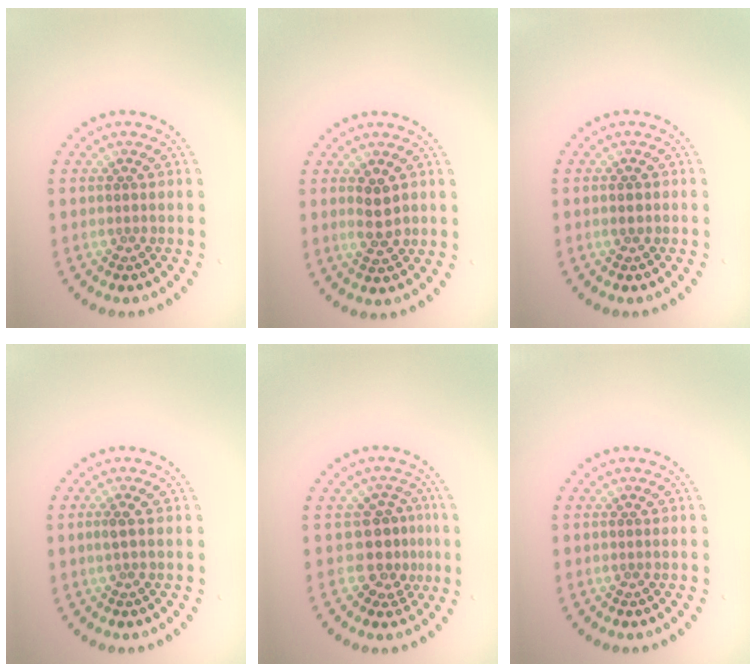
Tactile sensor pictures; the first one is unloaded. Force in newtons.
{"total": 2.2, "press": 2.2, "slide": 0.3}
{"total": 1.1, "press": 1.1, "slide": 0.1}
{"total": 1.0, "press": 0.8, "slide": 0.5}
{"total": 2.9, "press": 2.4, "slide": 1.7}
{"total": 0.0}